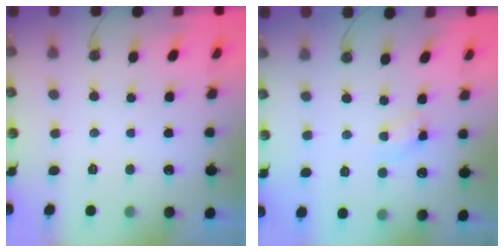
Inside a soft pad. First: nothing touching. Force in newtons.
{"total": 4.9, "press": 4.9, "slide": 0.3}